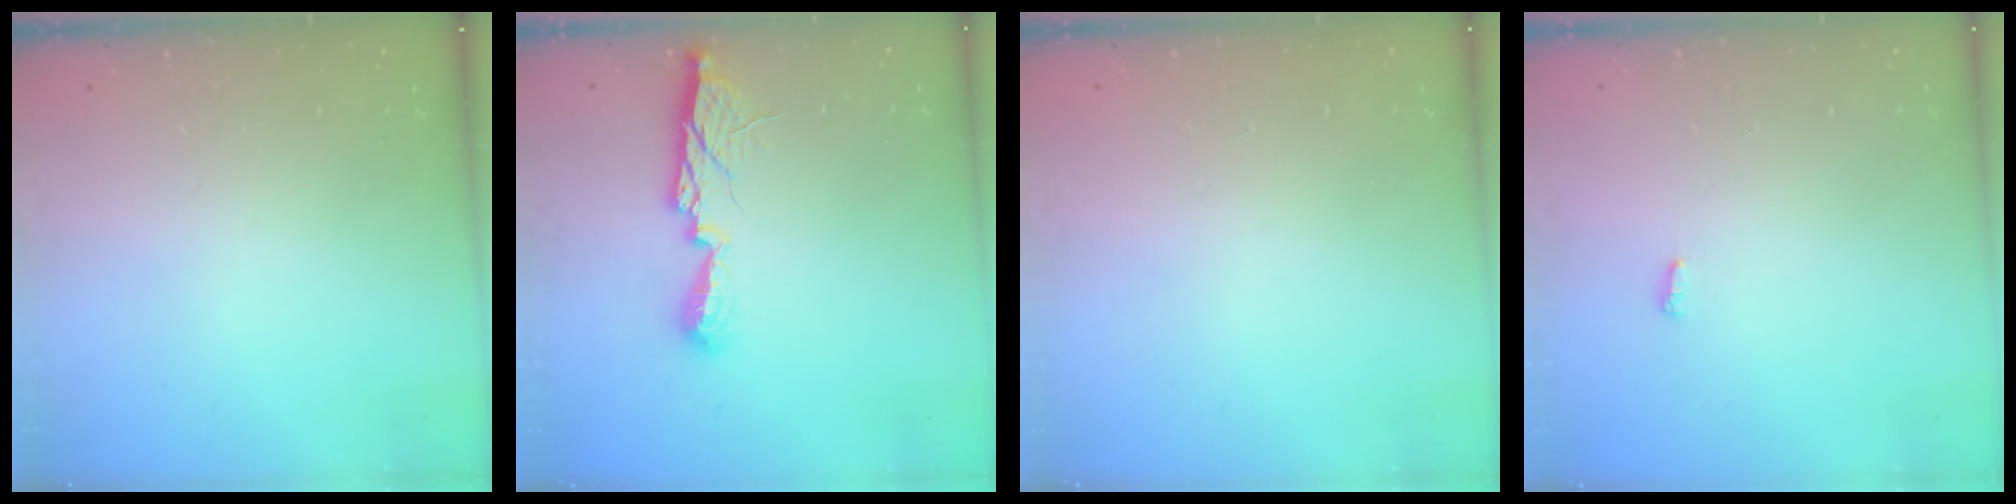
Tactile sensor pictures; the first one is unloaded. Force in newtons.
{"total": 10.7, "press": 10.7, "slide": 0.3}
{"total": 0.8, "press": 0.8, "slide": 0.1}
{"total": 2.8, "press": 2.8, "slide": 0.5}